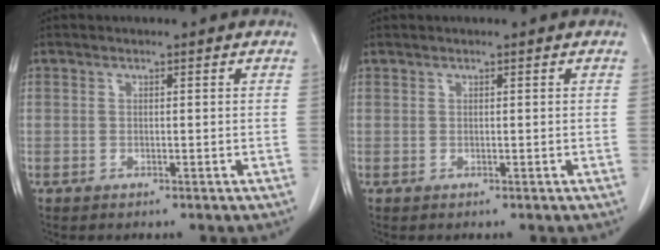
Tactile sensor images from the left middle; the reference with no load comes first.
{"total": 0.0}